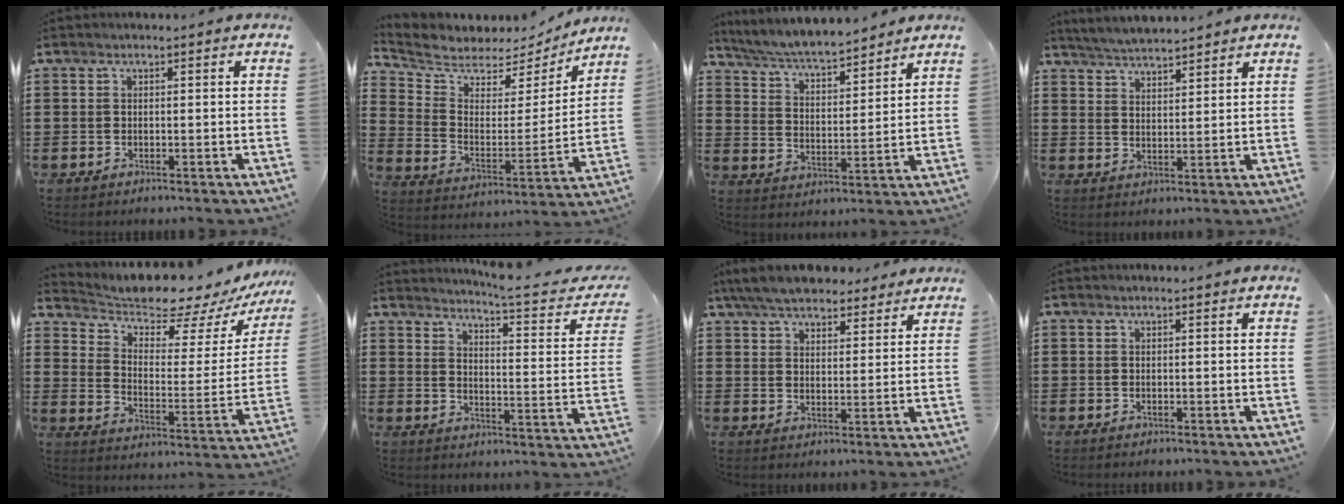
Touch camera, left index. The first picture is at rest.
{"total": 5.2, "force": [4.6, 2.4, 0.2], "torque": [-0.045, -0.039, 0.076]}
{"total": 5.7, "force": [5.5, 0.2, 1.7], "torque": [-0.057, -0.031, 0.094]}
{"total": 3.9, "force": [3.9, -0.3, 0.3], "torque": [-0.020, -0.013, 0.071]}
{"total": 6.9, "force": [6.5, 1.5, 1.9], "torque": [-0.056, -0.056, 0.109]}
{"total": 4.9, "force": [4.3, -0.3, 2.2], "torque": [-0.051, -0.039, 0.064]}
{"total": 6.7, "force": [6.0, 1.9, 2.3], "torque": [-0.064, -0.008, 0.113]}
{"total": 0.0}